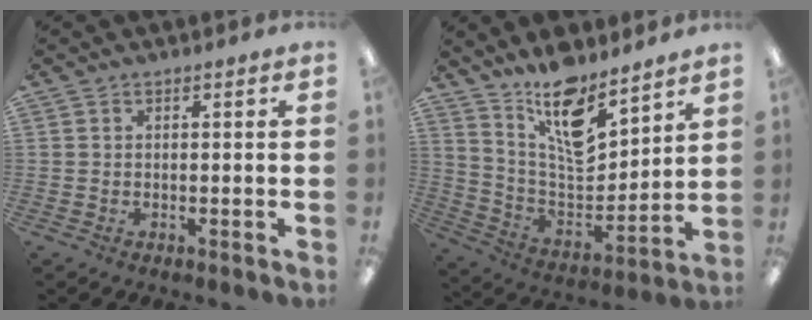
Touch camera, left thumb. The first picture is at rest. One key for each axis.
{"total": 15.7, "fx": 11.9, "fy": 5.5, "fz": 8.6, "tx": -0.153, "ty": -0.084, "tz": 0.211}